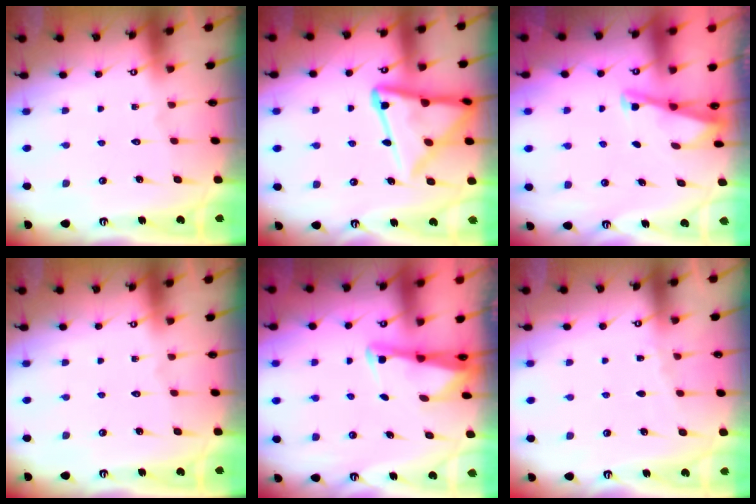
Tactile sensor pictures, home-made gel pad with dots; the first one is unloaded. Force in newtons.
{"total": 17.3, "press": 17.3, "slide": 1.6}
{"total": 2.7, "press": 2.7, "slide": 0.2}
{"total": 0.0}
{"total": 2.7, "press": 2.6, "slide": 0.2}
{"total": 3.2, "press": 3.2, "slide": 0.4}